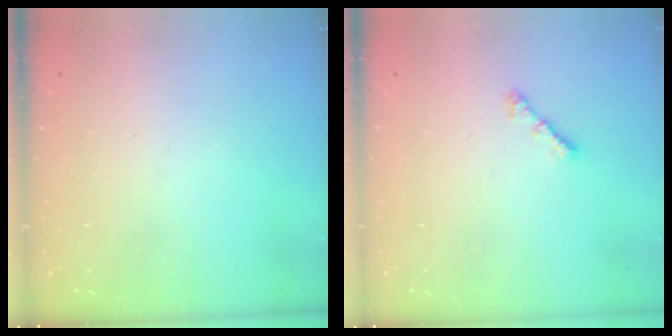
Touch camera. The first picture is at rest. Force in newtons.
{"total": 3.0, "press": 2.9, "slide": 0.6}